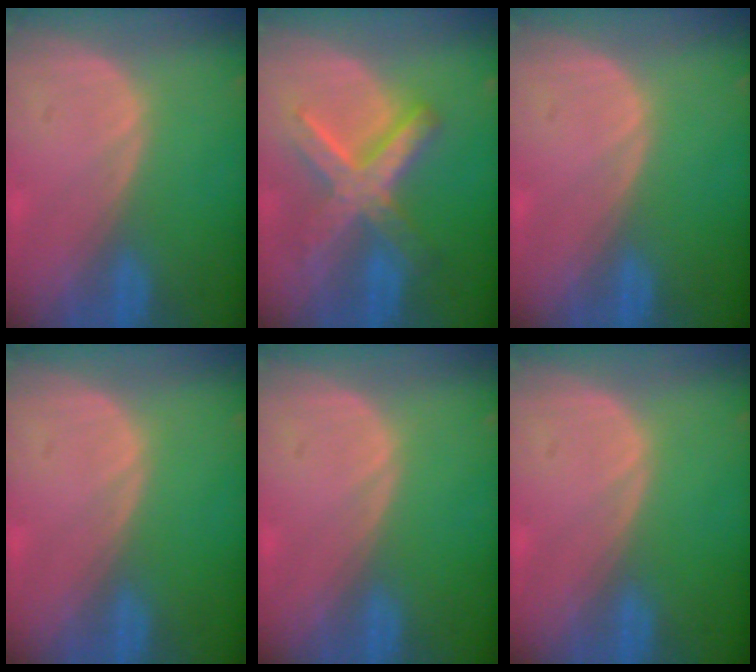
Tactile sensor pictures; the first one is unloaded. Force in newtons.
{"total": 8.7, "press": 8.6, "slide": 0.8}
{"total": 0.0}
{"total": 0.0}
{"total": 0.0}
{"total": 0.0}